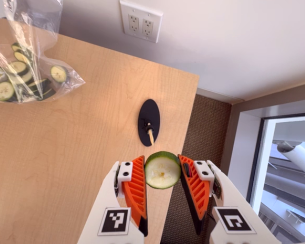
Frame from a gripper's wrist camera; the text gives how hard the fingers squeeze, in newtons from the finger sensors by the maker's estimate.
{"total": 8.9, "left": 9.1, "right": 8.7}